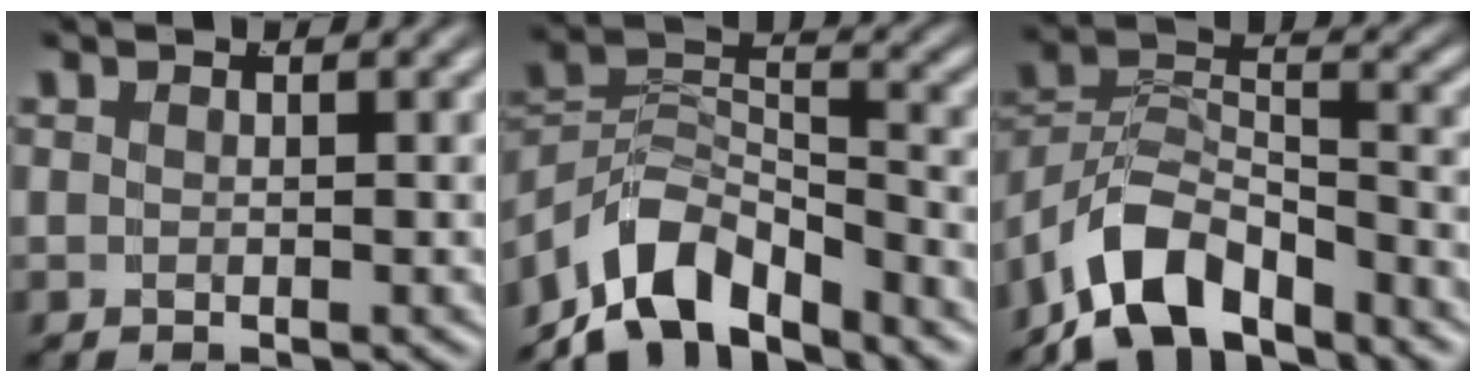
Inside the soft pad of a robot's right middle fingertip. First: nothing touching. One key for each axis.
{"total": 9.4, "fx": -4.6, "fy": 6.2, "fz": 5.5, "tx": -0.103, "ty": -0.029, "tz": -0.070}
{"total": 7.8, "fx": -4.7, "fy": 4.5, "fz": 4.4, "tx": -0.083, "ty": -0.018, "tz": -0.076}